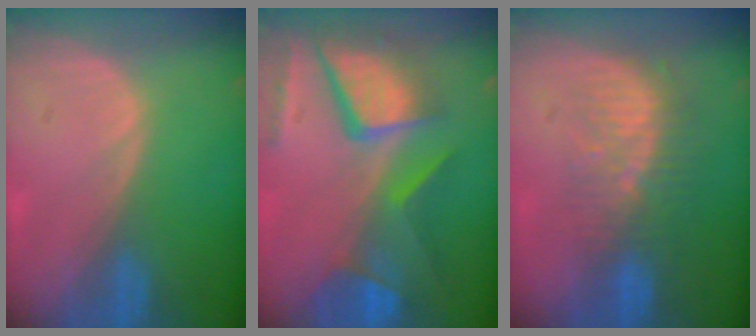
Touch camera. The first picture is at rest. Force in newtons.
{"total": 12.0, "press": 9.8, "slide": 6.9}
{"total": 8.5, "press": 7.6, "slide": 3.7}